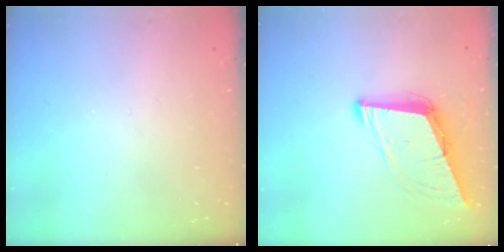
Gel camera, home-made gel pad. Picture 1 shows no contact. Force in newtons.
{"total": 9.0, "press": 8.2, "slide": 3.7}